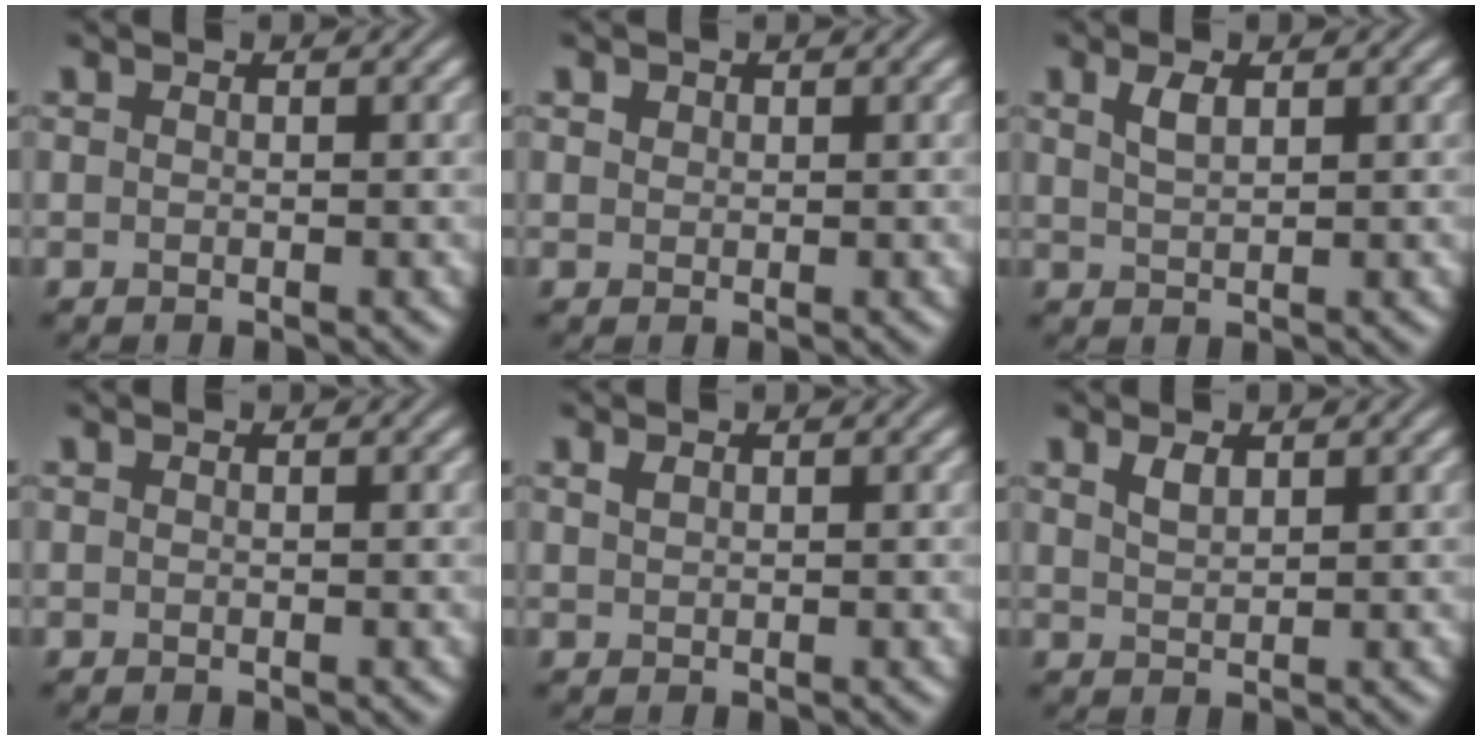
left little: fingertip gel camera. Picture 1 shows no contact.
{"total": 1.1, "force": [0.7, 0.7, 0.3], "torque": [-0.005, -0.001, 0.007]}
{"total": 1.7, "force": [1.0, 0.6, 1.3], "torque": [-0.028, 0.003, 0.021]}
{"total": 0.0}
{"total": 0.8, "force": [0.5, 0.4, 0.4], "torque": [-0.013, 0.002, 0.012]}
{"total": 1.5, "force": [1.0, 0.7, 0.9], "torque": [-0.021, 0.001, 0.023]}